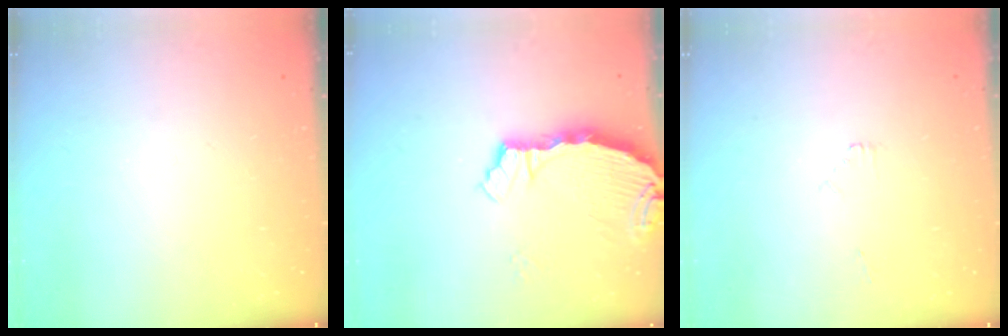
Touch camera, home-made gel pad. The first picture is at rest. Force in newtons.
{"total": 4.0, "press": 4.0, "slide": 0.2}
{"total": 0.5, "press": 0.5, "slide": 0.2}